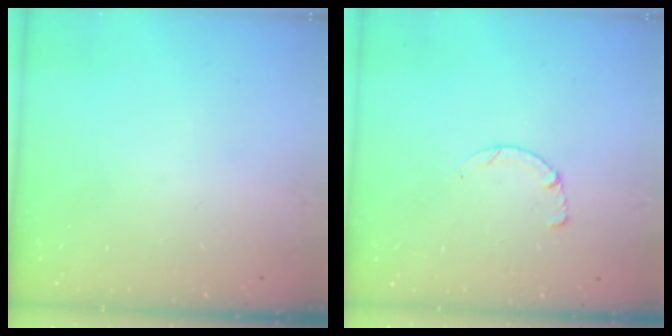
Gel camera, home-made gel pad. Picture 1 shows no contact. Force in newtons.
{"total": 2.6, "press": 2.5, "slide": 0.3}